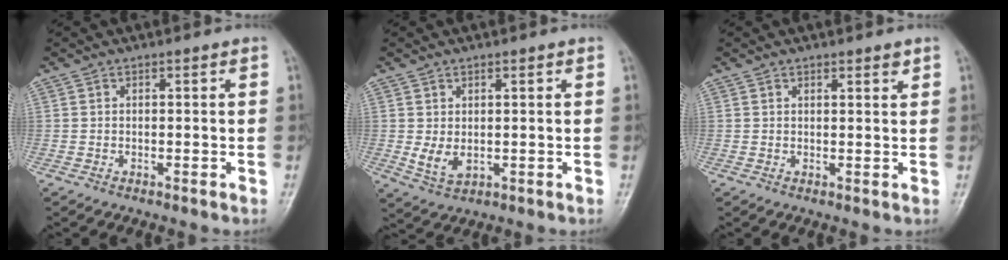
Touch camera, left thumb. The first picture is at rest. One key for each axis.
{"total": 4.3, "fx": 0.4, "fy": 2.6, "fz": 3.4, "tx": -0.058, "ty": -0.011, "tz": 0.017}
{"total": 1.7, "fx": 1.2, "fy": 0.5, "fz": 1.0, "tx": -0.007, "ty": -0.006, "tz": 0.016}